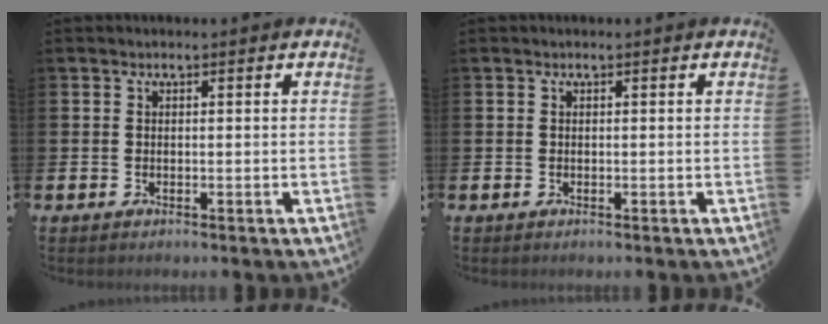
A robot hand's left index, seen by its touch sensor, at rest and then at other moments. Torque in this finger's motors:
{"motor_torque": [-0.06, -0.01, 0.00, 0.00]}